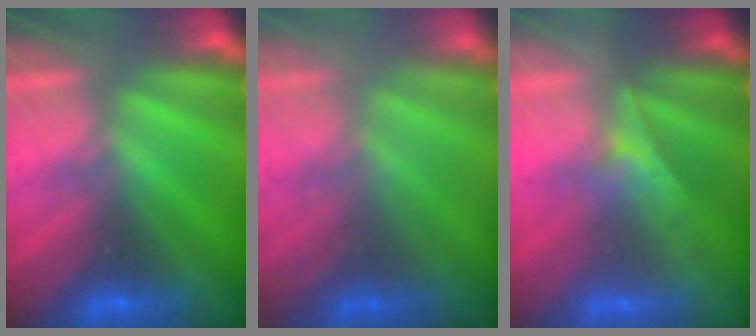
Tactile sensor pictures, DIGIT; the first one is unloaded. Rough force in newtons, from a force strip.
{"total": 2.5}
{"total": 1.9}